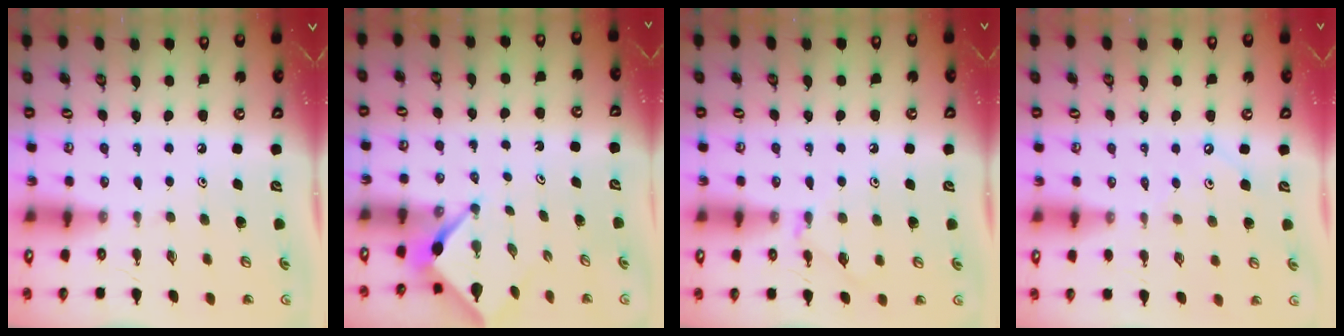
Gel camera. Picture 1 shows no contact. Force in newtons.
{"total": 2.5, "press": 2.5, "slide": 0.3}
{"total": 5.0, "press": 5.0, "slide": 0.7}
{"total": 2.4, "press": 2.3, "slide": 0.4}